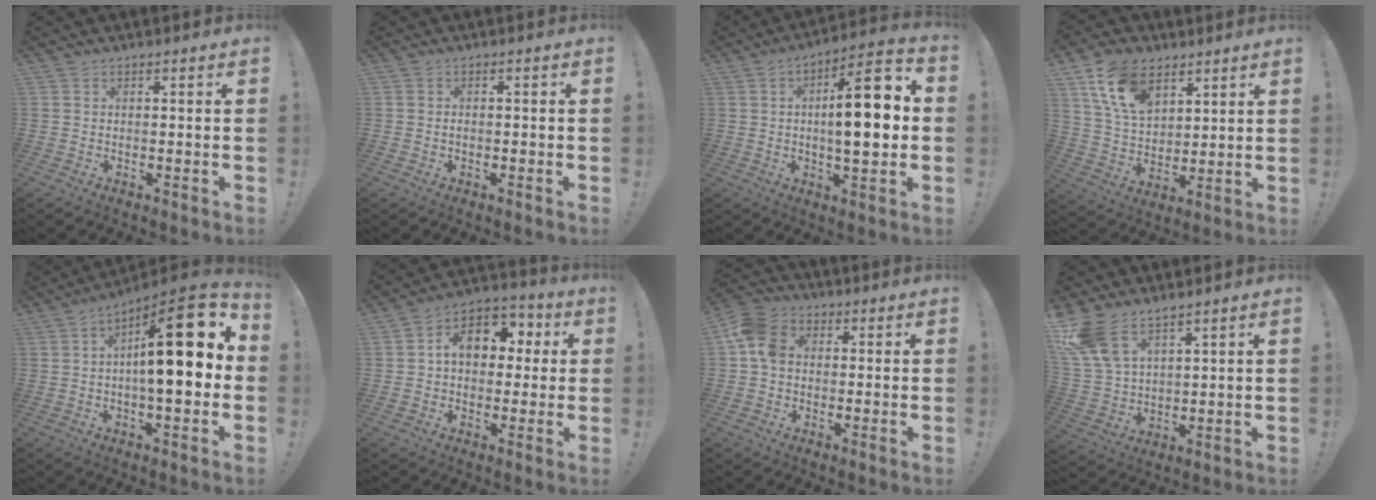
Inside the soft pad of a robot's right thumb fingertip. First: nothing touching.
{"total": 0.7, "force": [-0.4, 0.4, 0.4], "torque": [-0.007, 0.001, -0.008]}
{"total": 15.4, "force": [0.6, 4.7, 14.6], "torque": [-0.218, -0.003, -0.002]}
{"total": 14.6, "force": [8.3, 9.1, 7.9], "torque": [-0.137, -0.031, 0.160]}
{"total": 20.6, "force": [2.7, 6.0, 19.6], "torque": [-0.277, -0.017, 0.036]}
{"total": 11.5, "force": [2.2, 8.4, 7.6], "torque": [-0.115, 0.012, 0.044]}
{"total": 9.2, "force": [1.0, 6.9, 6.0], "torque": [-0.104, 0.014, 0.024]}
{"total": 10.3, "force": [7.9, 4.2, 5.2], "torque": [-0.119, -0.036, 0.155]}